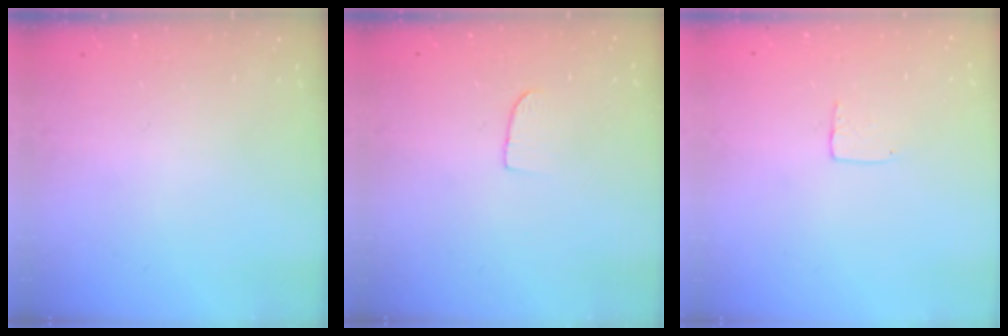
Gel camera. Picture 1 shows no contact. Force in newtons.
{"total": 4.6, "press": 4.6, "slide": 0.4}
{"total": 3.6, "press": 3.6, "slide": 0.2}